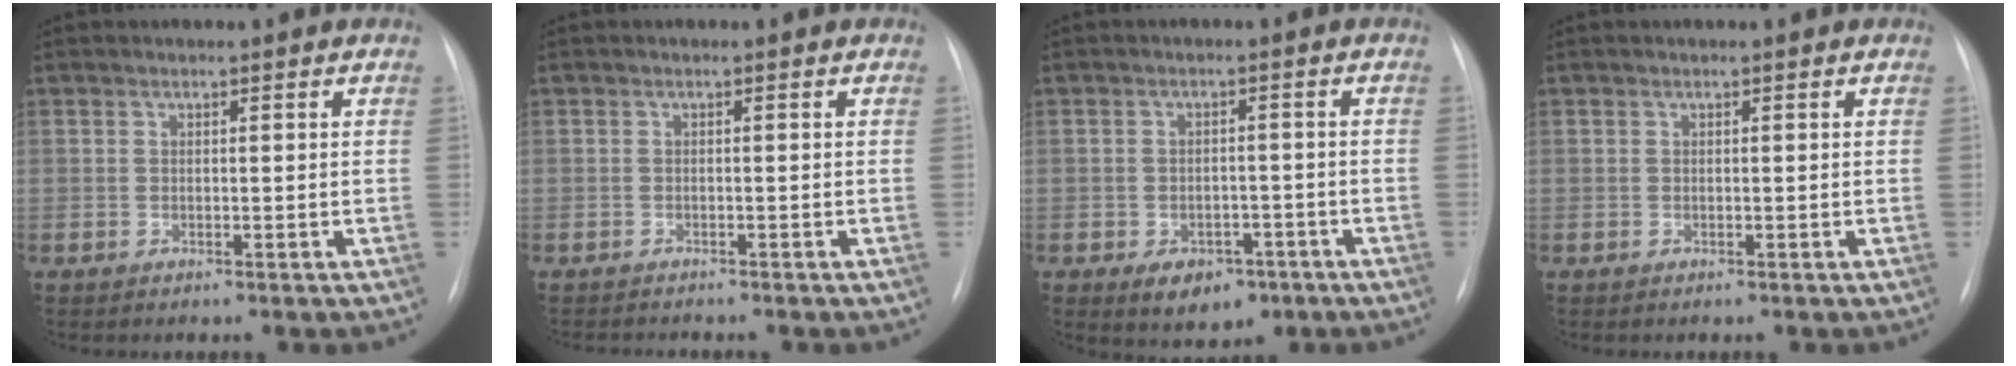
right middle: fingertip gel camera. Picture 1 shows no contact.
{"total": 2.2, "force": [-2.2, 0.3, 0.5], "torque": [-0.003, -0.007, -0.029]}
{"total": 6.0, "force": [-3.2, 4.0, 3.2], "torque": [-0.043, 0.007, -0.034]}
{"total": 0.0}